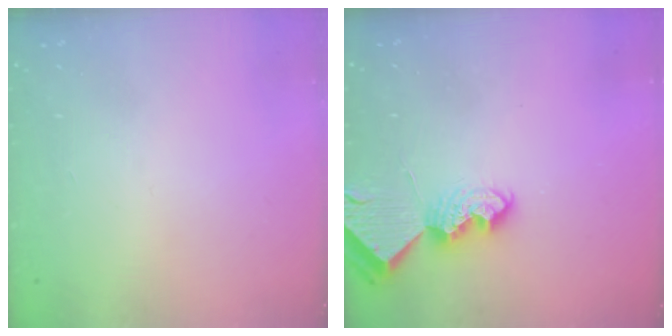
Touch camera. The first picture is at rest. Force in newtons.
{"total": 7.1, "press": 7.0, "slide": 0.4}